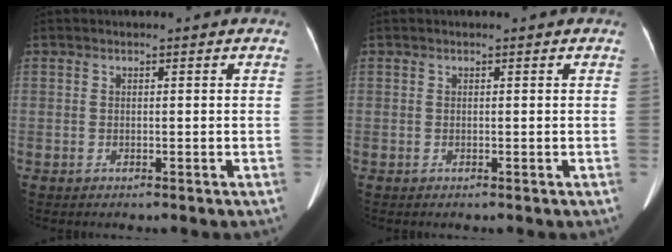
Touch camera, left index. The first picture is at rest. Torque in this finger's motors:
{"motor_torque": [0.09, -0.03, 0.03, 0.01]}